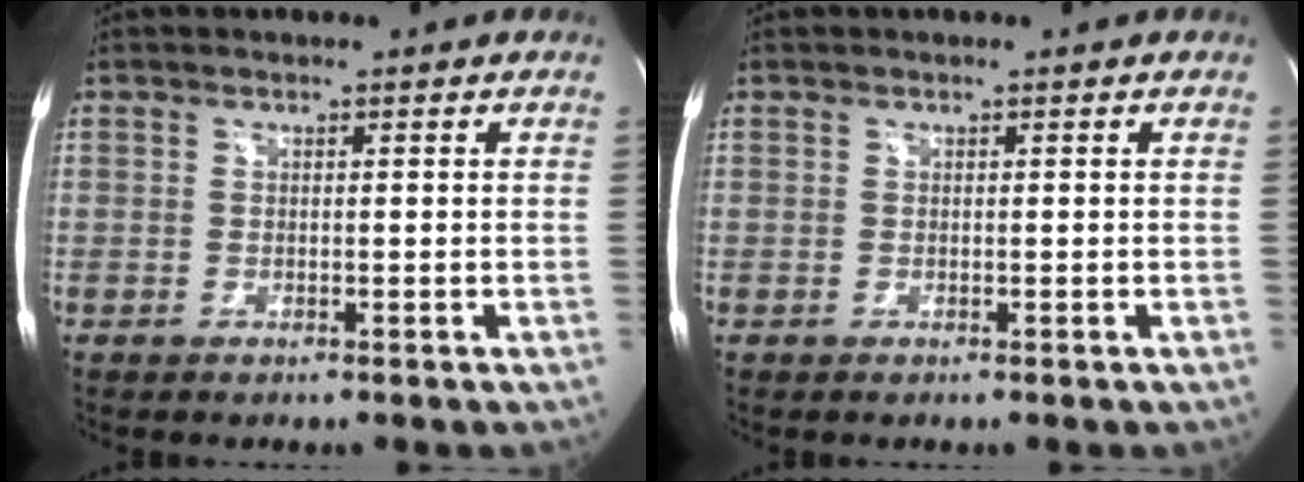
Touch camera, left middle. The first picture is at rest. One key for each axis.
{"total": 0.0}